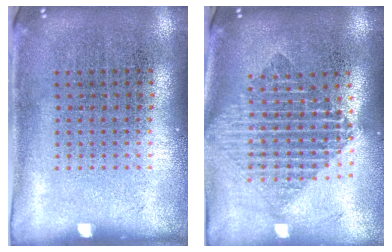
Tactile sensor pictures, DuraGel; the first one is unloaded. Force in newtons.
{"total": 1.9, "press": 1.6, "slide": 1.1}